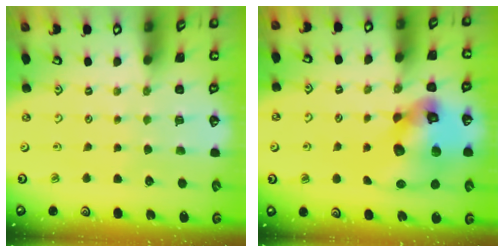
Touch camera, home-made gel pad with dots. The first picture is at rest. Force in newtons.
{"total": 17.4, "press": 17.2, "slide": 2.4}